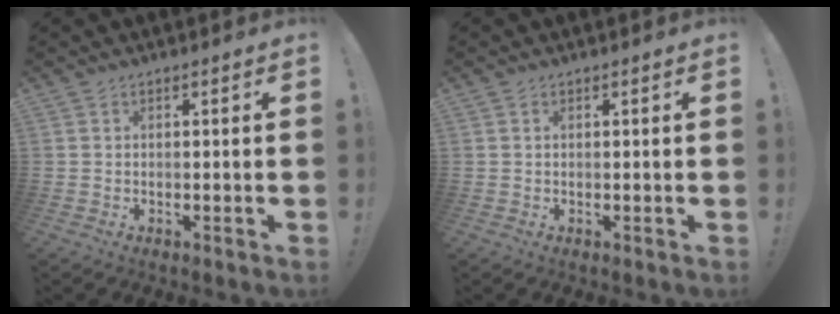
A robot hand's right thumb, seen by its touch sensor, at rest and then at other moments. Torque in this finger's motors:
{"motor_torque": [0.07, -0.05, 0.05, -0.04, 0.09]}